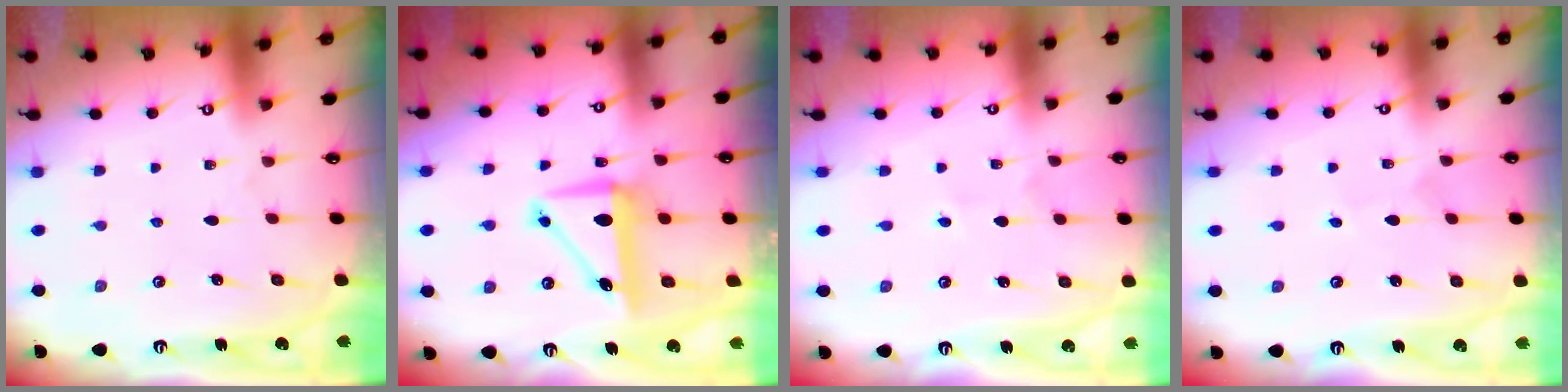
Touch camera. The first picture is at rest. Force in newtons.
{"total": 8.2, "press": 8.0, "slide": 1.8}
{"total": 1.9, "press": 1.9, "slide": 0.5}
{"total": 1.5, "press": 1.4, "slide": 0.1}